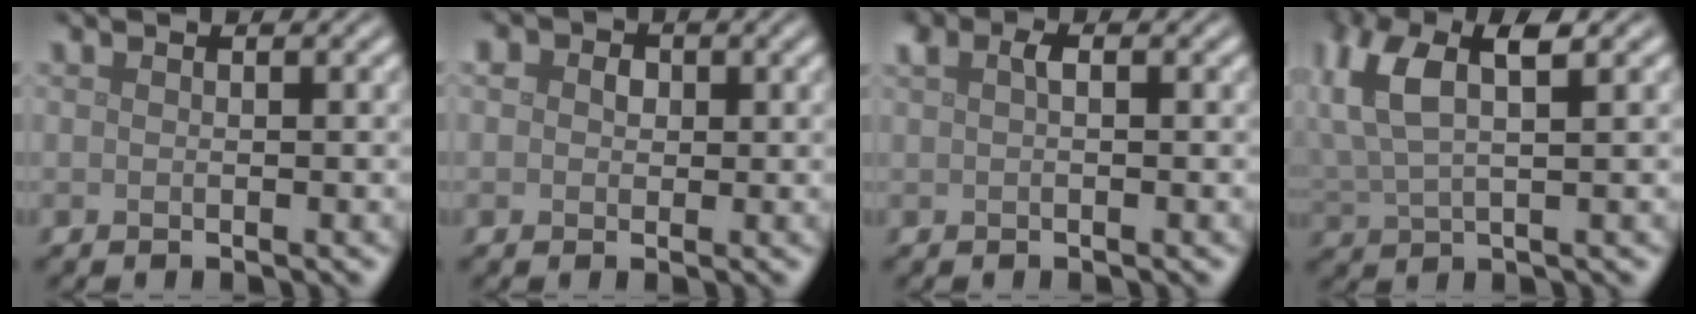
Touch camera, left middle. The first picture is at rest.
{"total": 4.5, "force": [1.6, 3.5, 2.4], "torque": [-0.024, 0.022, -0.014]}
{"total": 1.4, "force": [0.6, 0.7, 1.1], "torque": [-0.026, 0.006, 0.011]}
{"total": 6.4, "force": [2.5, 2.5, 5.3], "torque": [-0.117, 0.013, 0.045]}